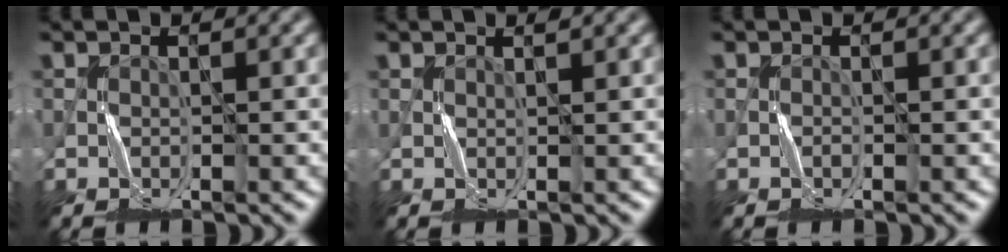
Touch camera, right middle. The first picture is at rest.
{"total": 0.6, "force": [0.5, 0.0, 0.2], "torque": [-0.004, 0.001, 0.008]}
{"total": 0.0}